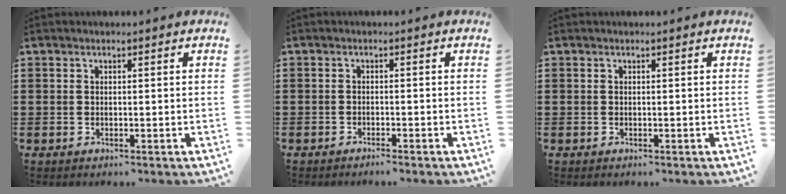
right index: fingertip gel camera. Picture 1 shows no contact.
{"total": 1.2, "force": [-0.9, -0.7, 0.1], "torque": [0.003, 0.000, -0.017]}
{"total": 0.0}